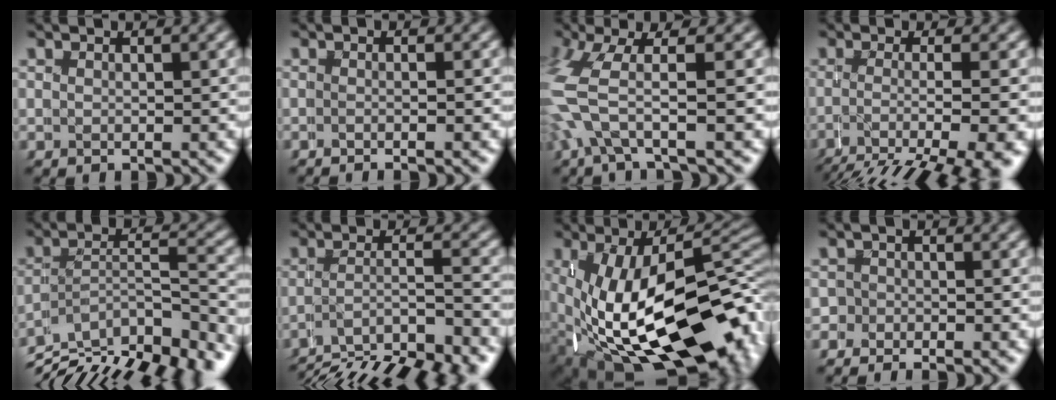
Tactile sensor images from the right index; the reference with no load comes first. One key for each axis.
{"total": 1.5, "fx": -1.0, "fy": -0.1, "fz": 1.1, "tx": 0.000, "ty": 0.012, "tz": -0.024}
{"total": 5.6, "fx": 0.1, "fy": 2.8, "fz": 4.9, "tx": -0.129, "ty": -0.004, "tz": -0.003}
{"total": 6.3, "fx": -2.4, "fy": 1.2, "fz": 5.6, "tx": -0.081, "ty": -0.019, "tz": -0.027}
{"total": 11.2, "fx": -6.2, "fy": 5.5, "fz": 7.5, "tx": -0.103, "ty": -0.016, "tz": -0.095}
{"total": 11.3, "fx": -7.2, "fy": 5.1, "fz": 7.0, "tx": -0.098, "ty": -0.037, "tz": -0.101}
{"total": 20.3, "fx": -6.1, "fy": 11.9, "fz": 15.3, "tx": -0.260, "ty": -0.058, "tz": -0.064}
{"total": 2.1, "fx": -1.5, "fy": 1.5, "fz": 0.2, "tx": 0.008, "ty": 0.010, "tz": -0.039}